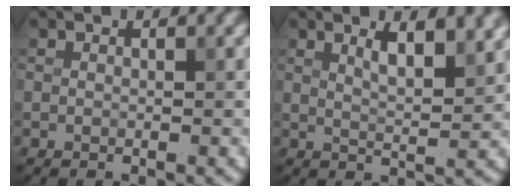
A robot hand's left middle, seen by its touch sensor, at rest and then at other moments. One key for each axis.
{"total": 4.4, "fx": 2.4, "fy": 1.4, "fz": 3.5, "tx": -0.047, "ty": 0.005, "tz": 0.035}